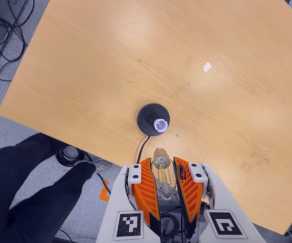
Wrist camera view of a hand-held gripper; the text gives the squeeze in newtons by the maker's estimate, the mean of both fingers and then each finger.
{"total": 21.8, "left": 24.8, "right": 18.8}